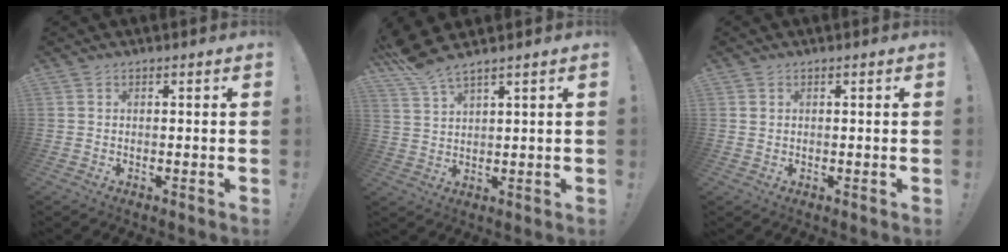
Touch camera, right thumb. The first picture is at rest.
{"total": 5.9, "force": [5.2, 0.4, 2.8], "torque": [-0.064, -0.028, 0.097]}
{"total": 0.8, "force": [0.6, 0.6, 0.2], "torque": [0.004, -0.002, 0.010]}